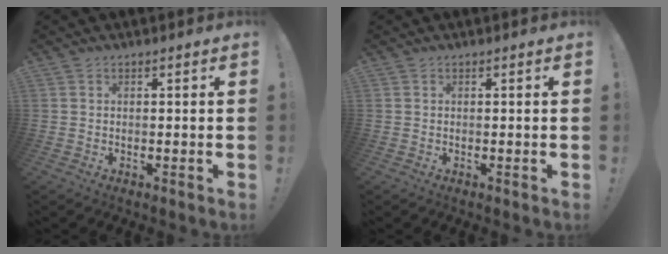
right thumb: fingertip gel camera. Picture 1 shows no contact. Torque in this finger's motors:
{"motor_torque": [-0.01, 0.01, 0.09, 0.03, 0.02]}